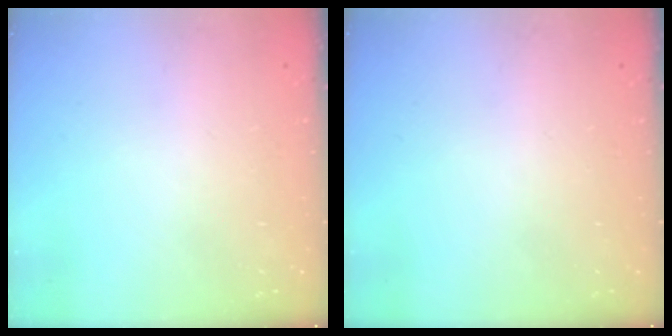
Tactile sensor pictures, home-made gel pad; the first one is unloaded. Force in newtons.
{"total": 0.0}